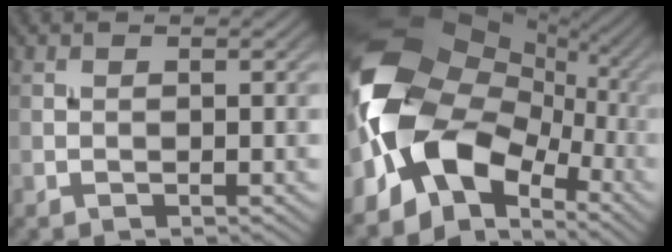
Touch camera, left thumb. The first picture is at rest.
{"total": 17.4, "force": [-2.6, 11.8, 12.4], "torque": [-0.258, -0.005, -0.057]}